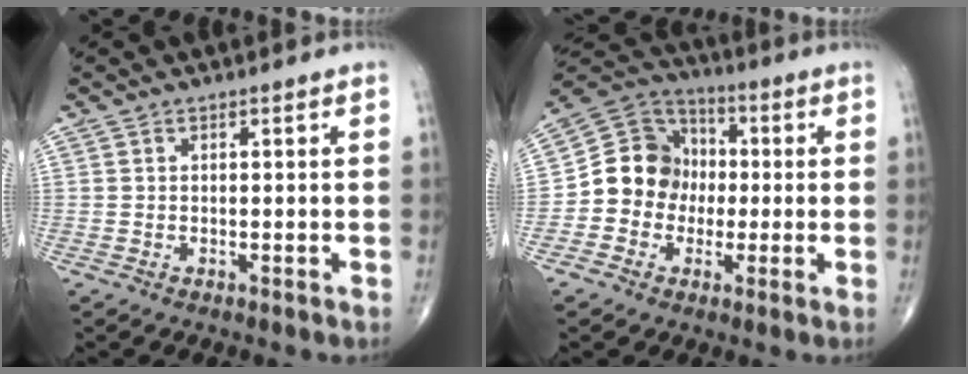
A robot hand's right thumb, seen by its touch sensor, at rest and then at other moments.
{"total": 12.0, "force": [-1.4, 10.9, 4.8], "torque": [-0.045, 0.036, -0.037]}